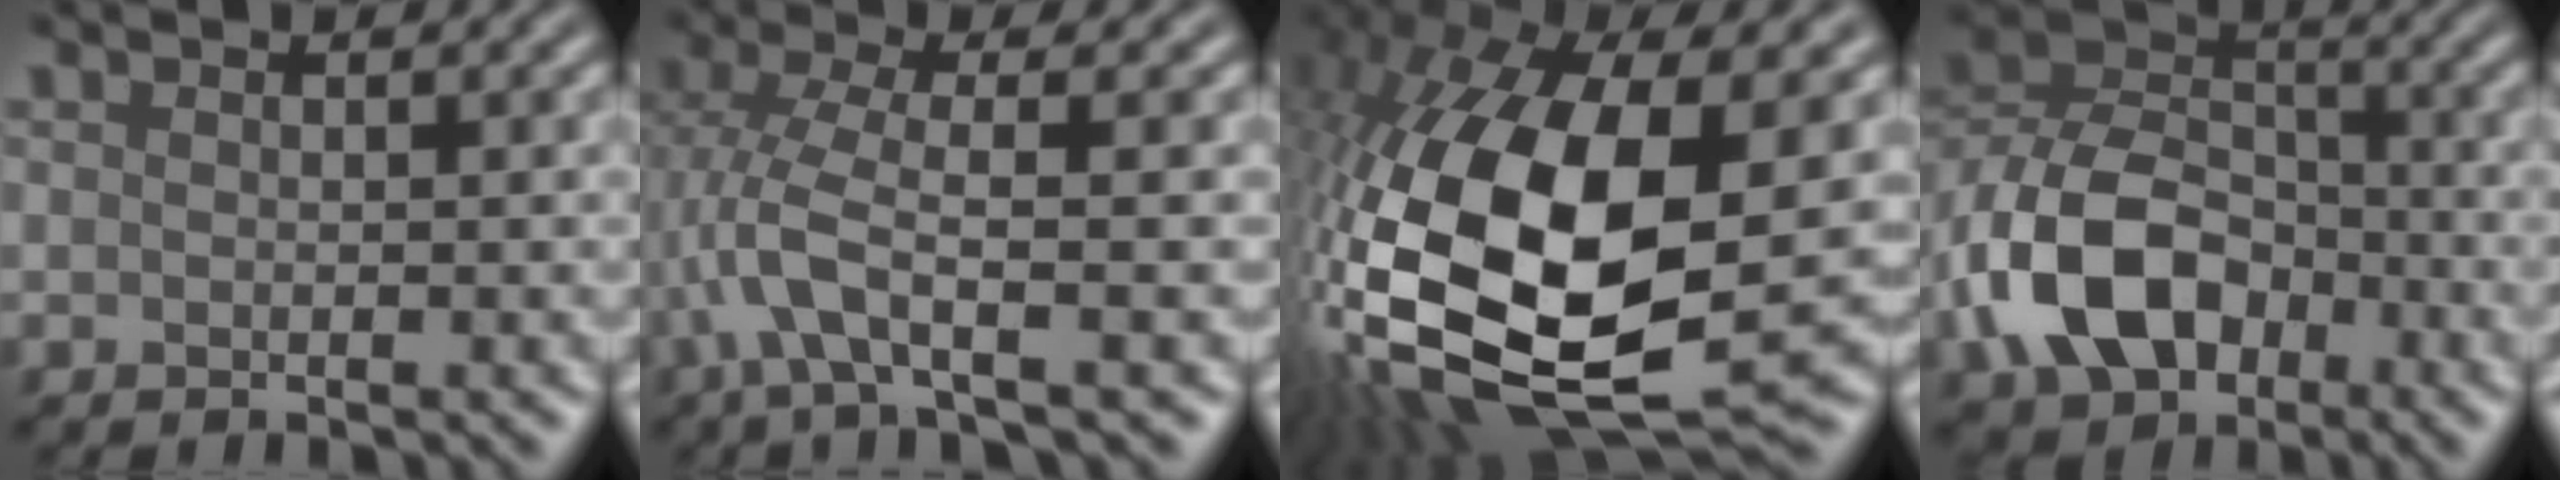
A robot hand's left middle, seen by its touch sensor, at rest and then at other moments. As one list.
[{"total": 4.4, "force": [-1.0, 0.9, 4.2], "torque": [-0.096, 0.011, -0.025]}, {"total": 19.2, "force": [-1.6, 9.4, 16.7], "torque": [-0.384, -0.026, -0.019]}, {"total": 9.4, "force": [-3.8, 6.4, 5.7], "torque": [-0.111, 0.011, -0.085]}]